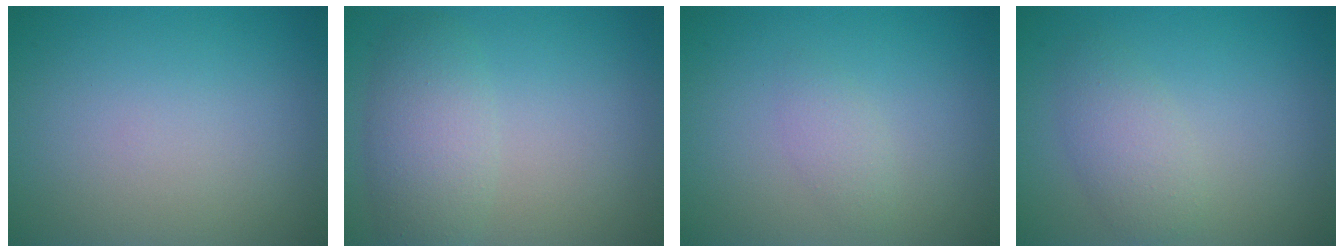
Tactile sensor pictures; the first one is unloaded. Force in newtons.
{"total": 3.8, "press": 3.8, "slide": 0.2}
{"total": 1.3, "press": 1.3, "slide": 0.0}
{"total": 2.5, "press": 2.5, "slide": 0.0}